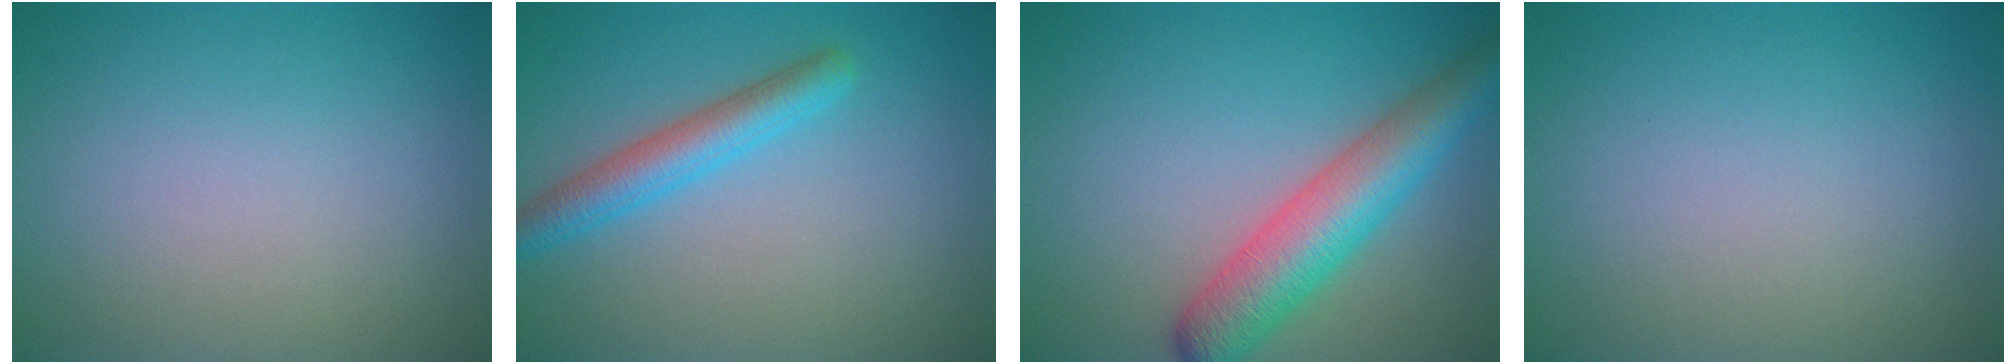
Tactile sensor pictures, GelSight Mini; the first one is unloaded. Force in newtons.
{"total": 3.4, "press": 3.4, "slide": 0.1}
{"total": 6.6, "press": 6.6, "slide": 0.2}
{"total": 0.0}